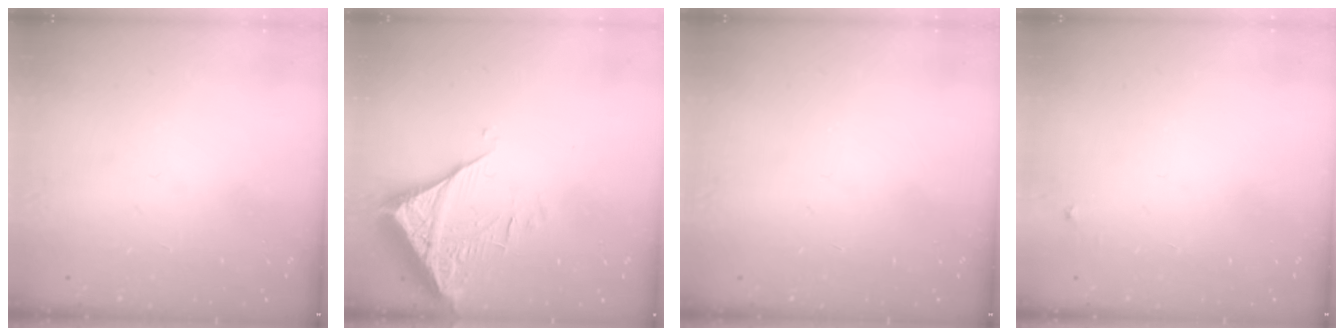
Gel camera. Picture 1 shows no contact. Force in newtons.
{"total": 6.6, "press": 6.6, "slide": 0.8}
{"total": 0.0}
{"total": 3.2, "press": 3.2, "slide": 0.5}